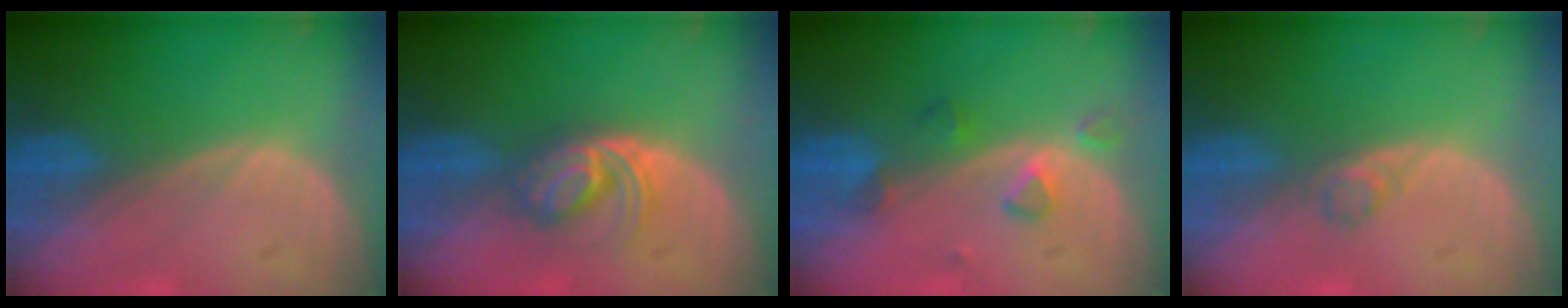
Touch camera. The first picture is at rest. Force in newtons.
{"total": 5.9, "press": 5.1, "slide": 3.0}
{"total": 3.5, "press": 3.4, "slide": 0.8}
{"total": 1.4, "press": 1.4, "slide": 0.1}